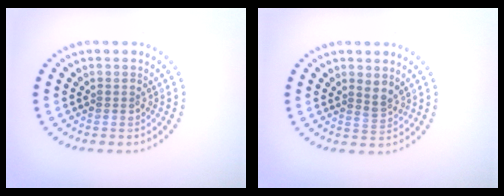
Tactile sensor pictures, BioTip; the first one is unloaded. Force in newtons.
{"total": 1.7, "press": 1.2, "slide": 1.1}